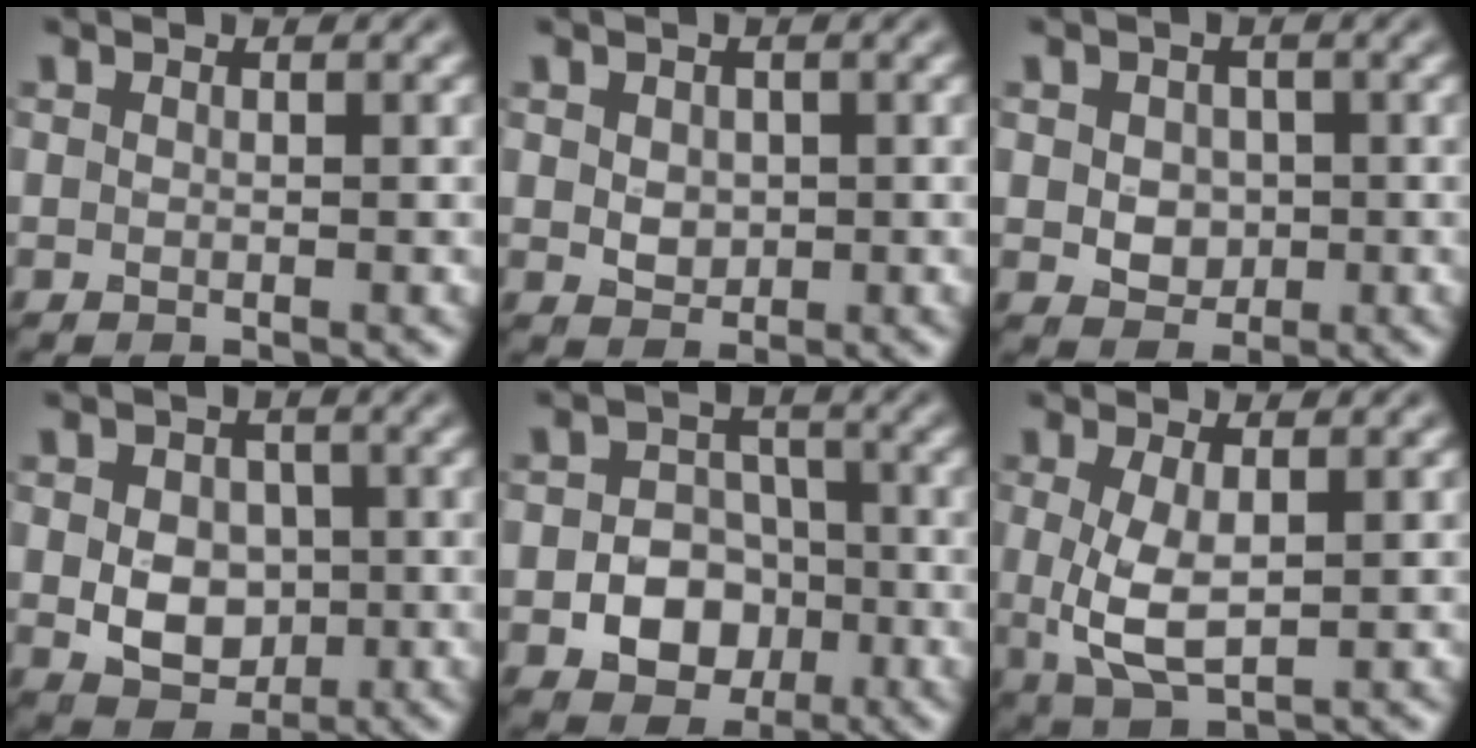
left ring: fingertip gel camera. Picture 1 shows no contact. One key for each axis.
{"total": 1.9, "fx": 0.3, "fy": 1.6, "fz": 1.0, "tx": -0.019, "ty": -0.003, "tz": 0.009}
{"total": 2.7, "fx": 0.0, "fy": 2.3, "fz": 1.5, "tx": -0.021, "ty": -0.005, "tz": 0.001}
{"total": 5.3, "fx": -0.2, "fy": 4.2, "fz": 3.3, "tx": -0.045, "ty": -0.005, "tz": -0.004}
{"total": 5.6, "fx": -1.8, "fy": 4.5, "fz": 2.8, "tx": -0.014, "ty": -0.003, "tz": -0.046}
{"total": 3.9, "fx": 0.3, "fy": 1.7, "fz": 3.6, "tx": -0.082, "ty": -0.004, "tz": 0.010}